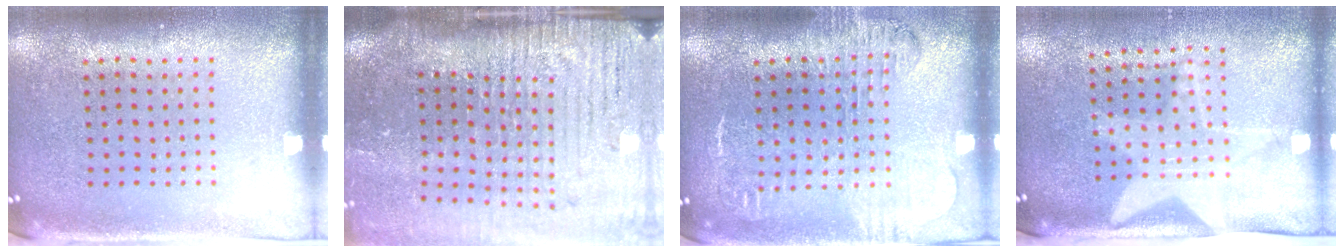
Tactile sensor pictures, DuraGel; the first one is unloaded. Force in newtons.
{"total": 5.3, "press": 4.4, "slide": 3.0}
{"total": 1.7, "press": 1.5, "slide": 0.8}
{"total": 2.0, "press": 1.6, "slide": 1.2}